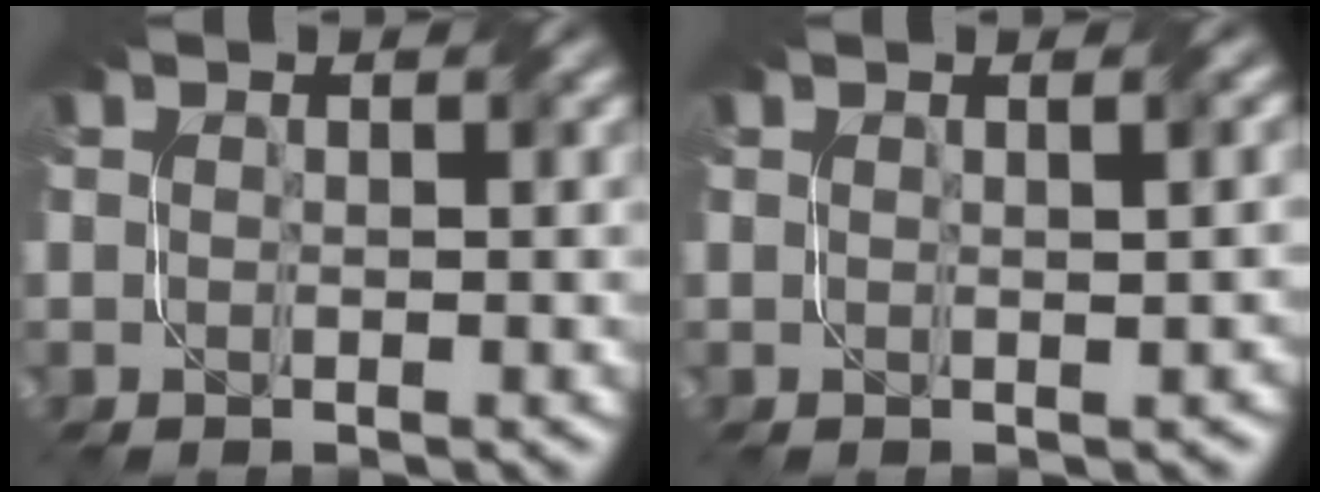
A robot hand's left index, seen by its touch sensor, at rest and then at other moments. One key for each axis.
{"total": 2.1, "fx": 0.7, "fy": 0.7, "fz": 1.8, "tx": -0.011, "ty": 0.005, "tz": 0.003}